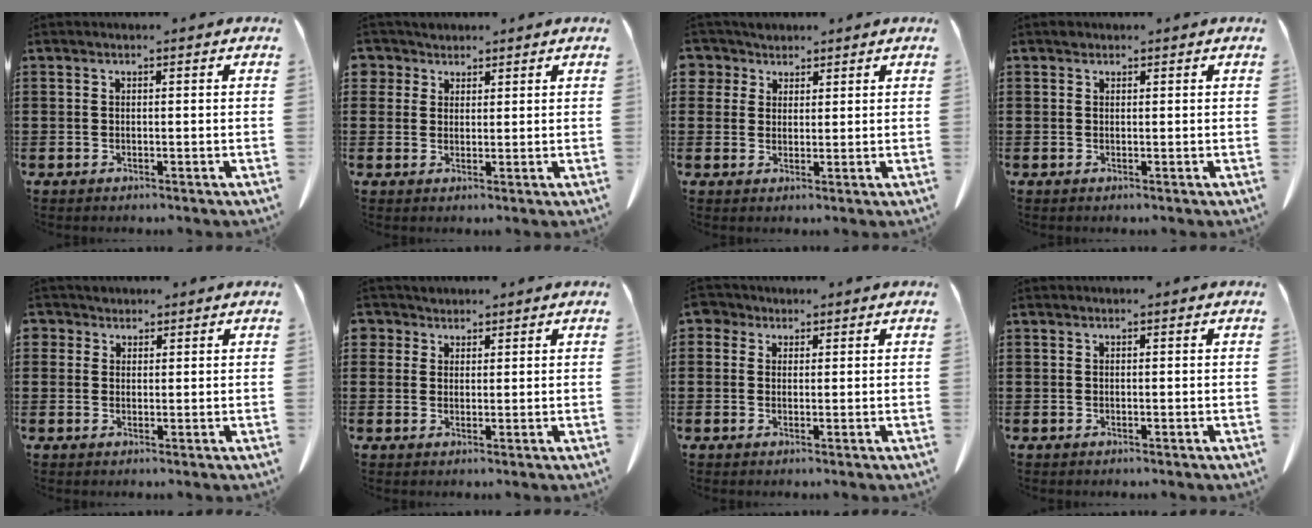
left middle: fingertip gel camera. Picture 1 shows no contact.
{"total": 2.9, "force": [2.0, 2.1, 0.2], "torque": [-0.008, 0.007, 0.036]}
{"total": 3.5, "force": [2.3, 2.6, 0.2], "torque": [-0.013, 0.006, 0.041]}
{"total": 0.6, "force": [0.3, 0.5, 0.1], "torque": [-0.003, 0.003, 0.006]}
{"total": 2.0, "force": [1.4, 1.4, 0.1], "torque": [-0.009, 0.007, 0.026]}
{"total": 2.4, "force": [1.7, 1.7, 0.2], "torque": [-0.014, 0.009, 0.033]}
{"total": 2.0, "force": [0.9, 1.6, 0.7], "torque": [-0.022, 0.009, 0.016]}
{"total": 0.0}